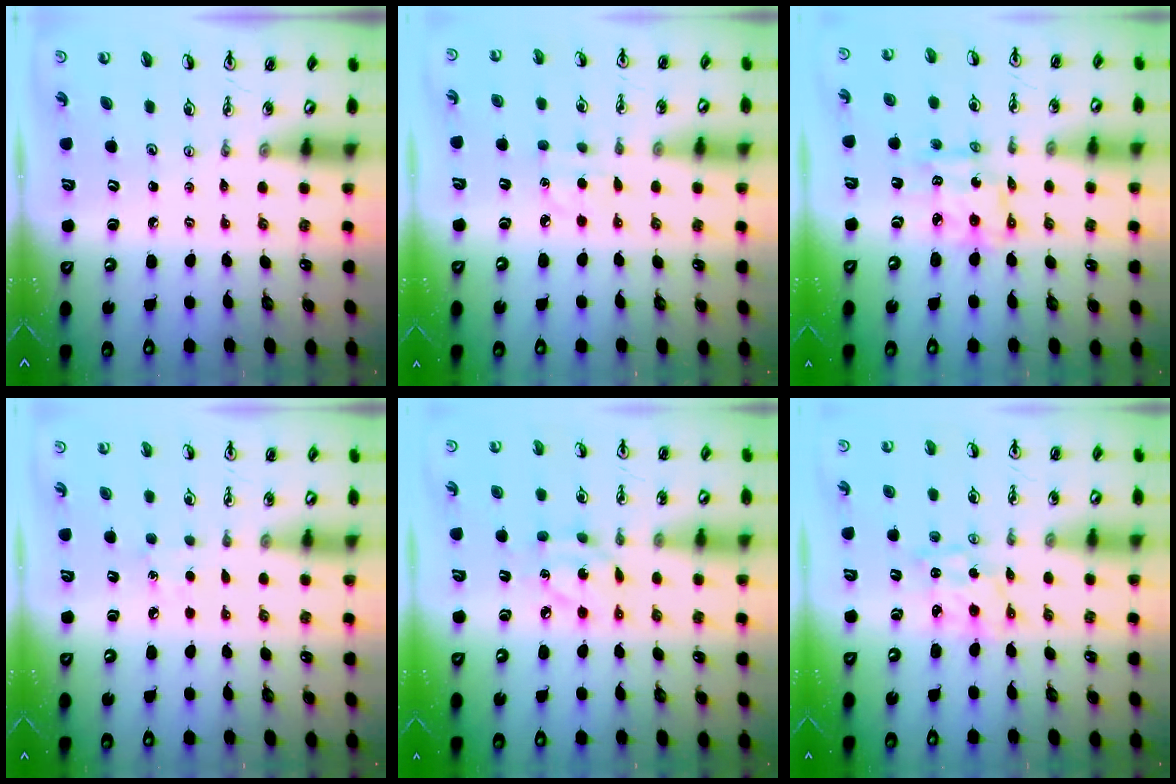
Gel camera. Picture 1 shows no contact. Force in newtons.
{"total": 4.7, "press": 4.7, "slide": 0.5}
{"total": 7.3, "press": 7.3, "slide": 0.5}
{"total": 5.1, "press": 5.1, "slide": 0.6}
{"total": 7.4, "press": 7.4, "slide": 0.3}
{"total": 1.8, "press": 1.8, "slide": 0.1}